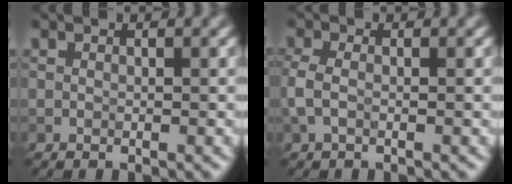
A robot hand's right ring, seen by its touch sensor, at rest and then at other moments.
{"total": 1.9, "force": [-0.4, 1.0, 1.6], "torque": [-0.042, 0.002, -0.013]}